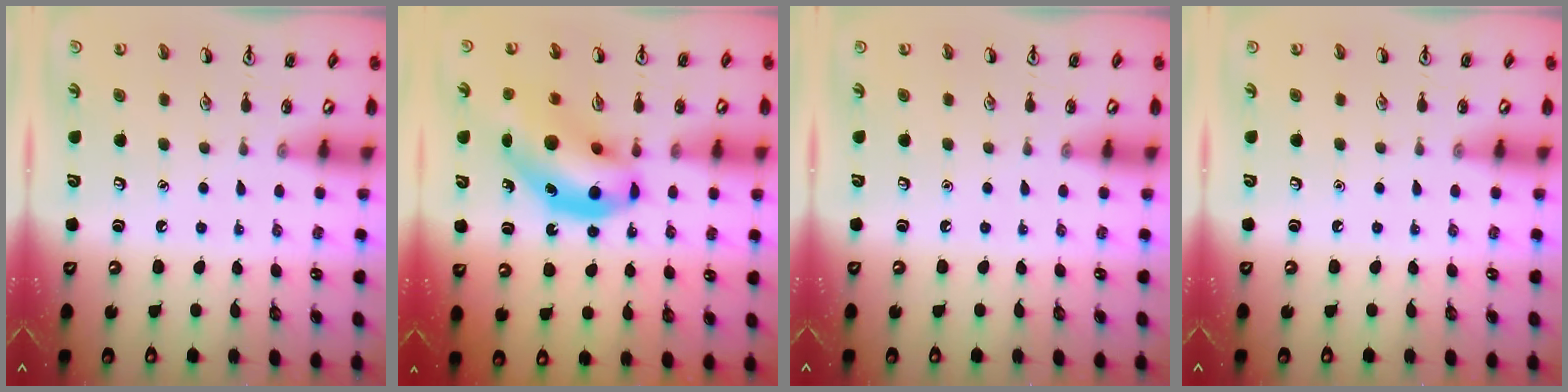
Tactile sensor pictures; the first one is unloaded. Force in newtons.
{"total": 14.9, "press": 14.2, "slide": 4.5}
{"total": 0.0}
{"total": 0.0}